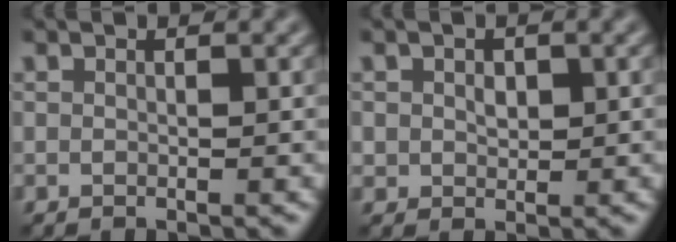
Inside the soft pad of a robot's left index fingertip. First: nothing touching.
{"total": 1.4, "force": [0.4, 1.2, 0.7], "torque": [-0.017, 0.000, 0.007]}